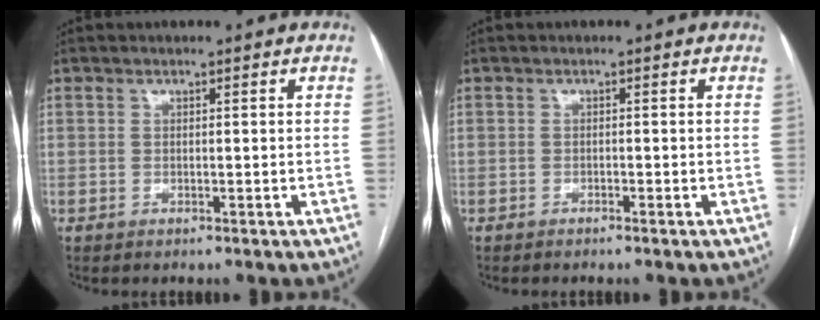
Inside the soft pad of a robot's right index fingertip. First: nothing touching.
{"total": 0.5, "force": [-0.4, 0.0, 0.3], "torque": [-0.009, 0.000, -0.008]}